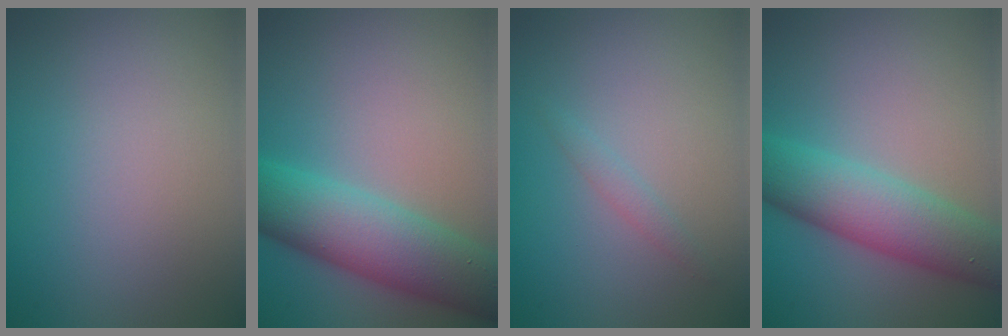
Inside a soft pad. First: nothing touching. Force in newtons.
{"total": 8.2, "press": 8.2, "slide": 0.1}
{"total": 1.0, "press": 1.0, "slide": 0.1}
{"total": 6.8, "press": 6.8, "slide": 0.3}